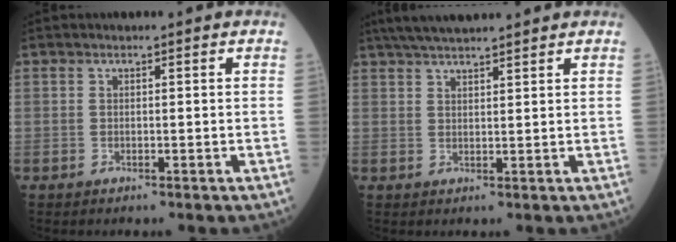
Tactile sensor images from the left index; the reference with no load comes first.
{"total": 8.2, "force": [7.2, 0.5, 3.9], "torque": [-0.067, 0.034, 0.117]}